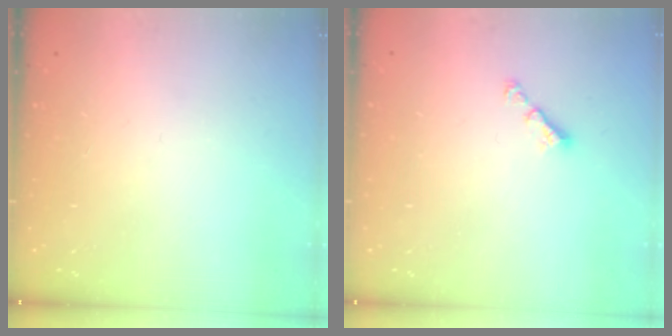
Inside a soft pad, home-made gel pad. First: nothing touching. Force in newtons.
{"total": 2.9, "press": 2.9, "slide": 0.3}